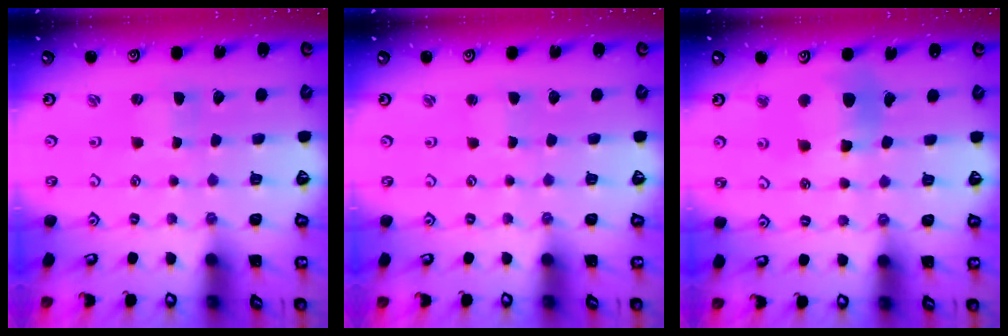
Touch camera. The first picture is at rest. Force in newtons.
{"total": 0.8, "press": 0.8, "slide": 0.0}
{"total": 11.2, "press": 11.1, "slide": 1.5}